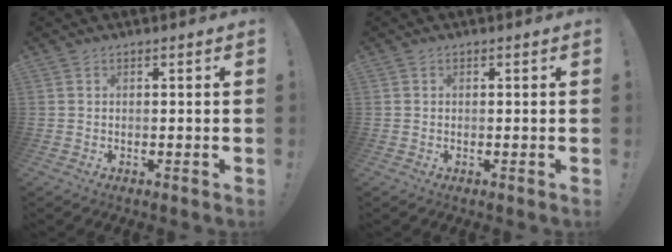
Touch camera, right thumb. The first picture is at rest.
{"total": 0.0}